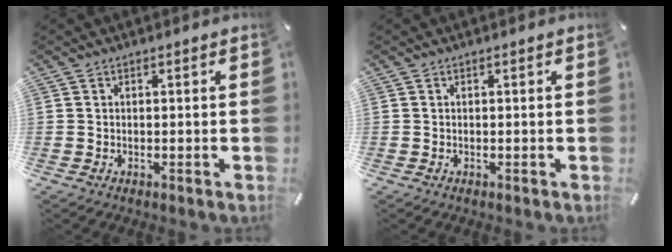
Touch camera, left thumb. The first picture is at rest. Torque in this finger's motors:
{"motor_torque": [-0.11, -0.08, 0.01, 0.05, 0.00]}